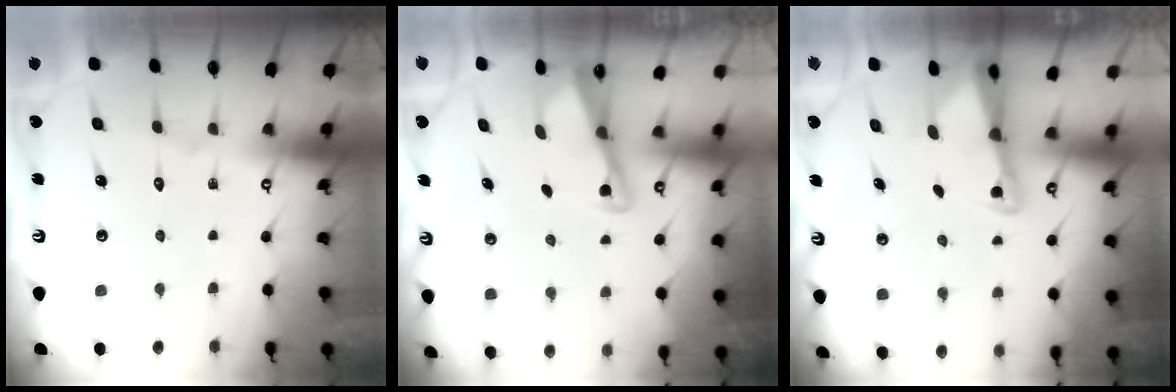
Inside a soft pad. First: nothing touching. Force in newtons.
{"total": 2.8, "press": 2.8, "slide": 0.4}
{"total": 2.2, "press": 2.2, "slide": 0.3}